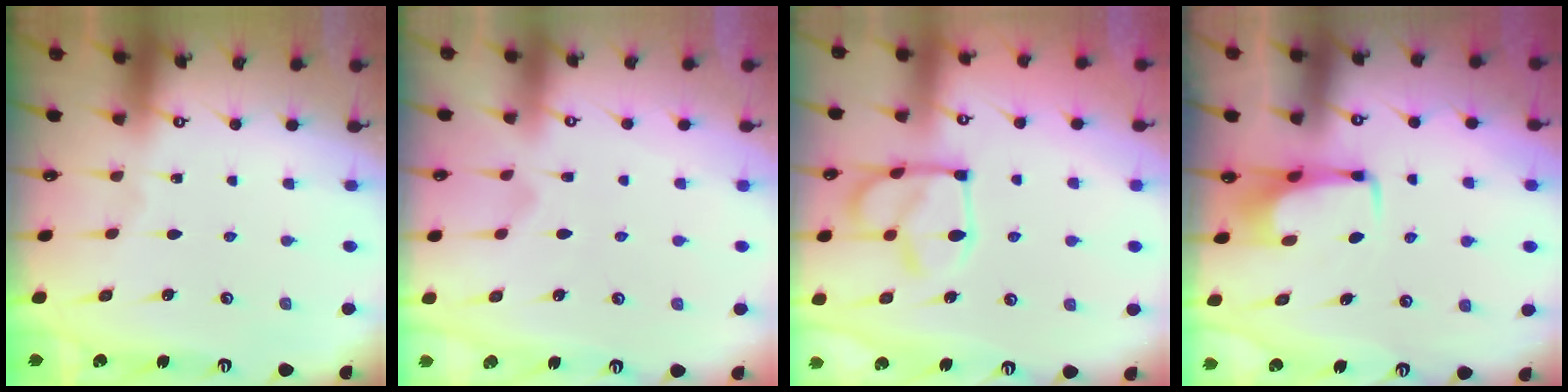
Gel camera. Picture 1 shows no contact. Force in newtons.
{"total": 2.3, "press": 2.1, "slide": 1.0}
{"total": 6.2, "press": 6.2, "slide": 0.6}
{"total": 3.9, "press": 3.9, "slide": 0.3}